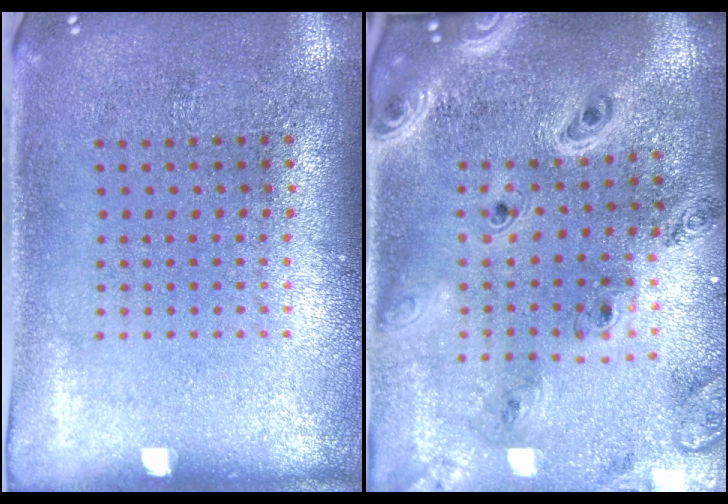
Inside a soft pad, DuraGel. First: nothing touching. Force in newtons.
{"total": 2.5, "press": 2.2, "slide": 1.2}